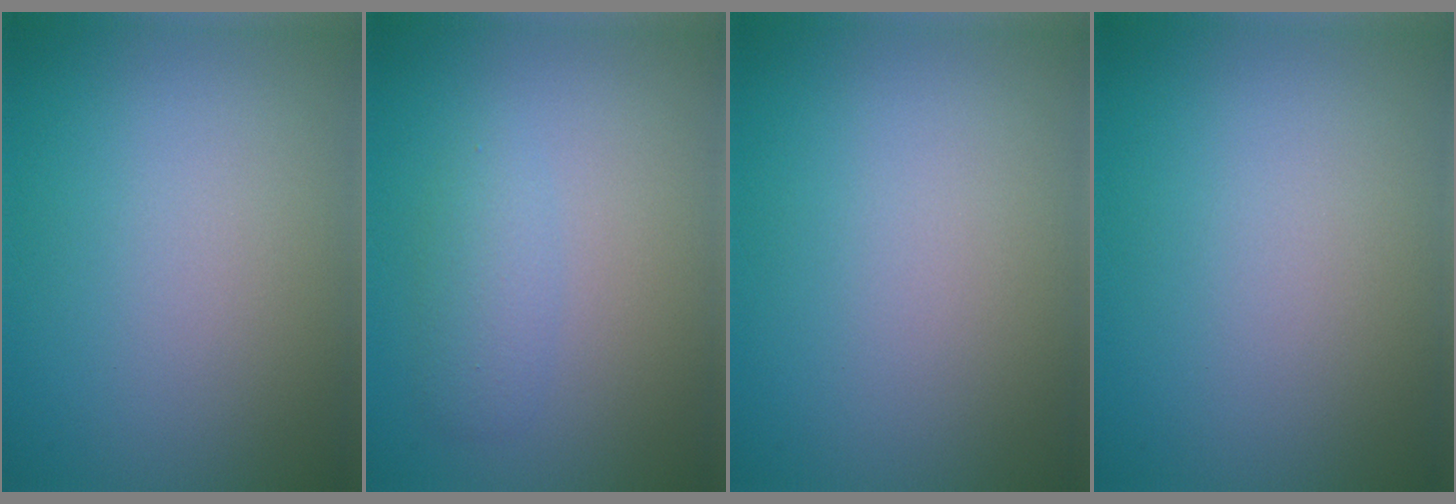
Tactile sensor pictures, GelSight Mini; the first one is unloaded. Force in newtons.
{"total": 1.9, "press": 1.9, "slide": 0.1}
{"total": 0.0}
{"total": 0.0}